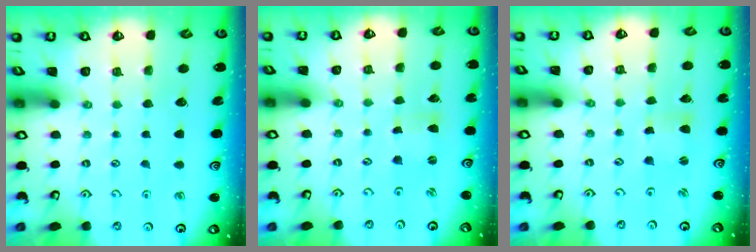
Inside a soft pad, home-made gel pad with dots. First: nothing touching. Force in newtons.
{"total": 0.0}
{"total": 1.1, "press": 1.1, "slide": 0.2}